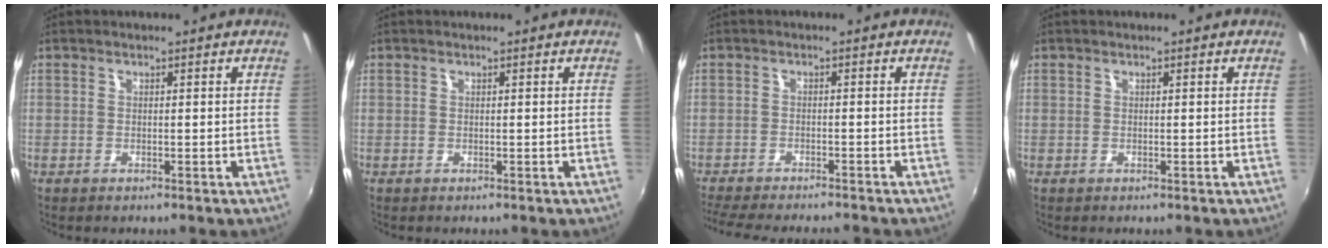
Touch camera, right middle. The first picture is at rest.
{"total": 0.0}
{"total": 10.8, "force": [-9.7, 1.2, 4.6], "torque": [-0.111, -0.019, -0.155]}
{"total": 0.0}